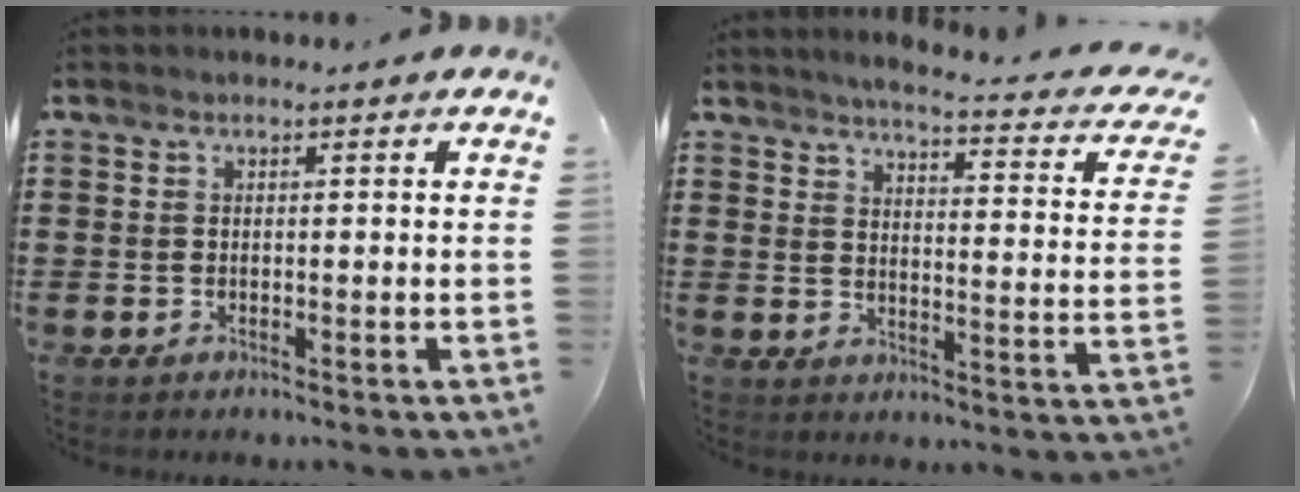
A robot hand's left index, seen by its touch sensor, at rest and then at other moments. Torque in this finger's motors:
{"motor_torque": [1.26, -0.88, 0.37, 0.07]}